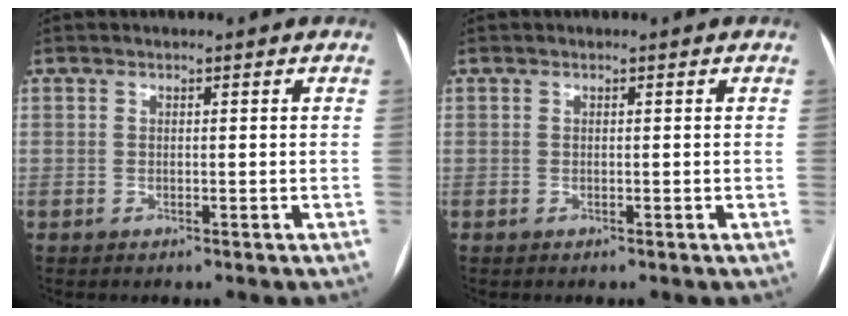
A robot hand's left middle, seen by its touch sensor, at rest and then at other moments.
{"total": 0.0}